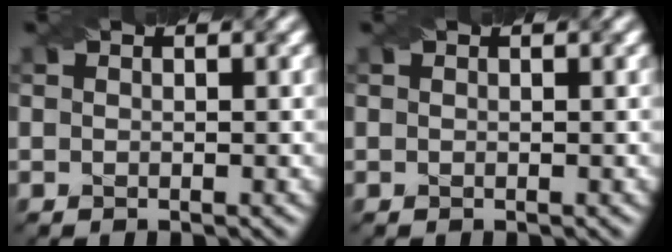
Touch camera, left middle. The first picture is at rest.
{"total": 0.0}